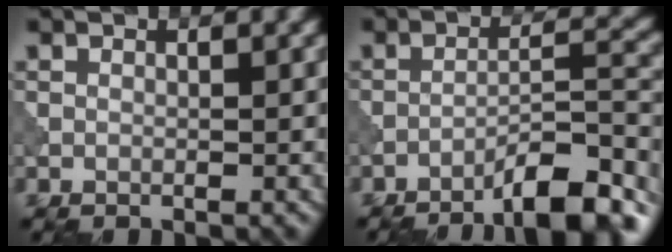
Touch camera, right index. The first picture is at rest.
{"total": 8.6, "force": [-6.5, 1.8, 5.4], "torque": [-0.073, 0.018, -0.105]}